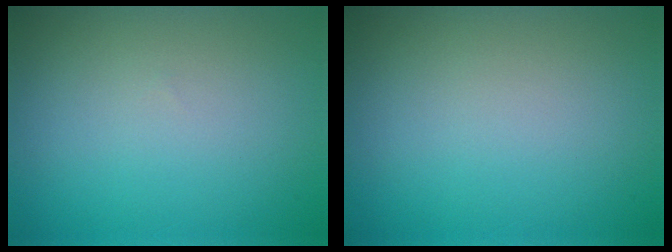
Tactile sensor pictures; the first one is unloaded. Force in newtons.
{"total": 0.0}